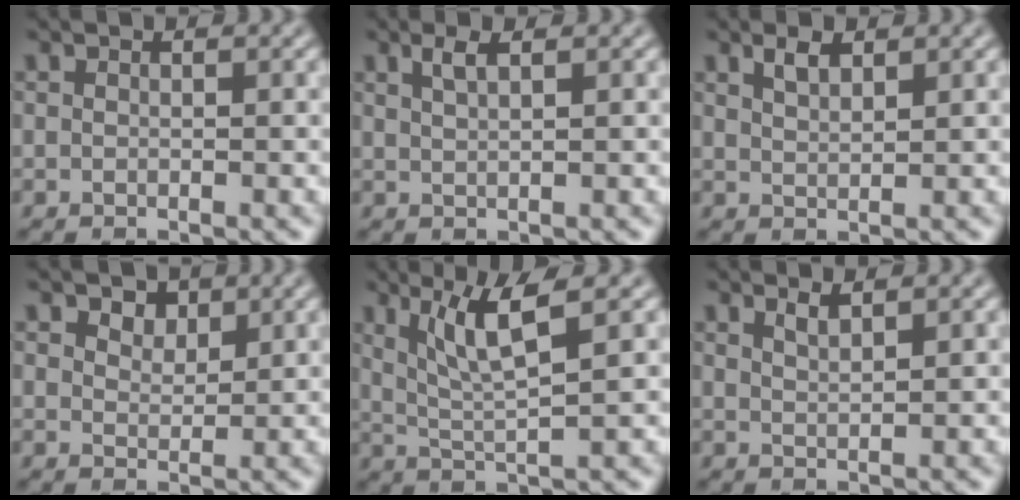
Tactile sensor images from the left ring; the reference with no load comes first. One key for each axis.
{"total": 1.6, "fx": 1.0, "fy": 0.4, "fz": 1.2, "tx": -0.021, "ty": 0.004, "tz": 0.016}
{"total": 1.6, "fx": 1.2, "fy": 0.6, "fz": 0.9, "tx": -0.019, "ty": 0.002, "tz": 0.024}
{"total": 2.2, "fx": 1.6, "fy": 1.3, "fz": 0.9, "tx": -0.018, "ty": -0.004, "tz": 0.023}
{"total": 4.9, "fx": 2.2, "fy": 0.7, "fz": 4.4, "tx": -0.090, "ty": -0.004, "tz": 0.047}
{"total": 1.3, "fx": 1.1, "fy": 0.3, "fz": 0.7, "tx": -0.010, "ty": 0.000, "tz": 0.018}